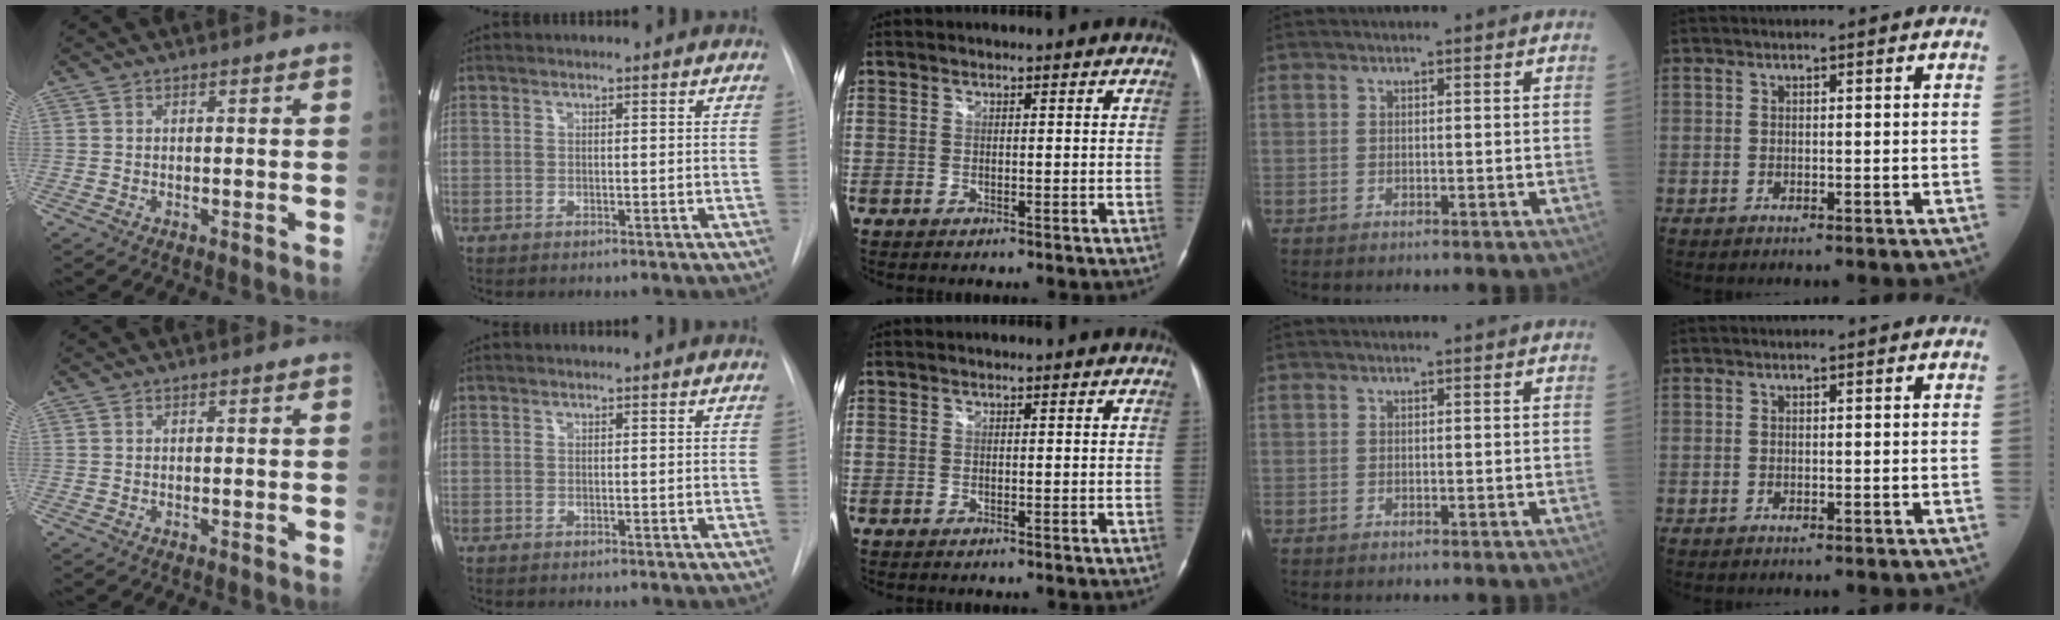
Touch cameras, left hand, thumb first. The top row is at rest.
{}